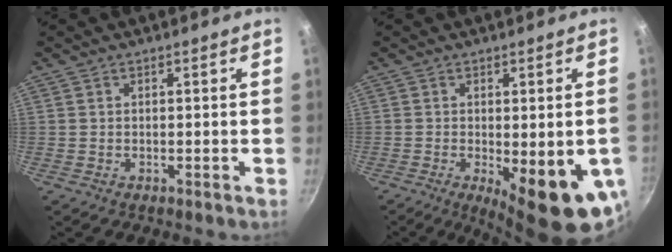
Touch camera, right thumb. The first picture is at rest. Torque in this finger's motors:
{"motor_torque": [0.14, 0.95, 0.24, -0.22, 0.38]}